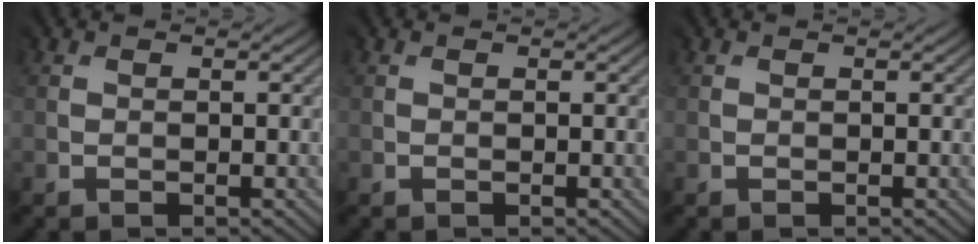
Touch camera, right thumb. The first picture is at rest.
{"total": 0.0}
{"total": 0.0}